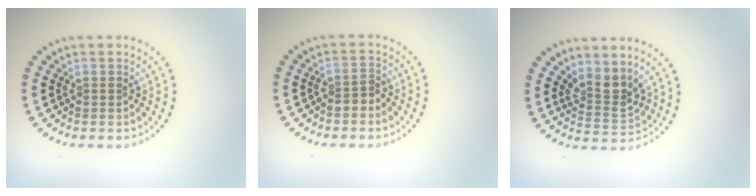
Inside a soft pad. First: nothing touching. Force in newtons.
{"total": 1.4, "press": 1.2, "slide": 0.7}
{"total": 2.7, "press": 2.0, "slide": 1.8}